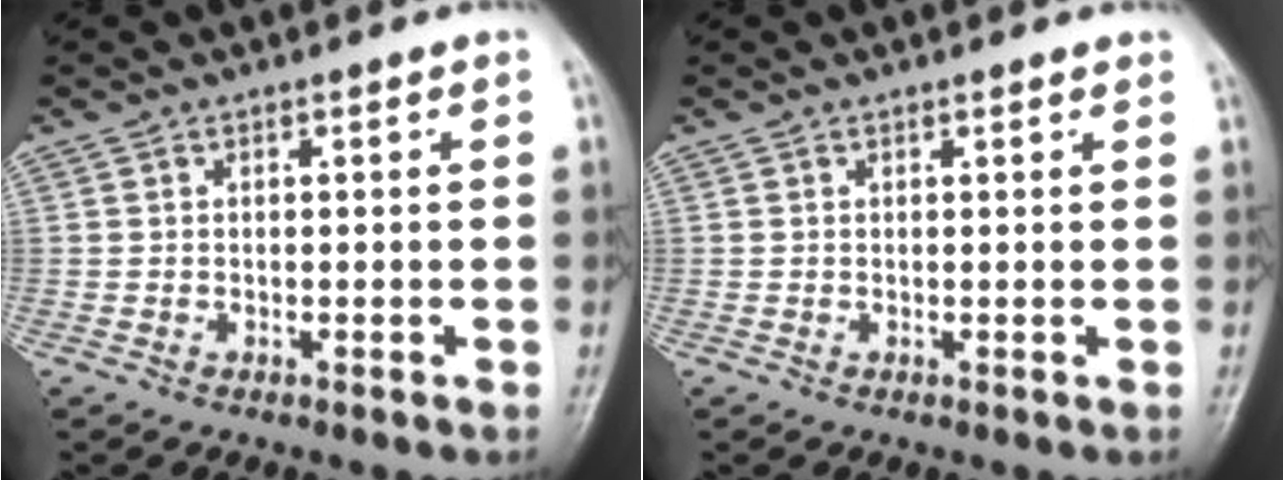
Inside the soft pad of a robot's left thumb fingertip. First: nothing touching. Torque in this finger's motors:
{"motor_torque": [-0.12, -0.05, 0.02, 0.06, 0.00]}